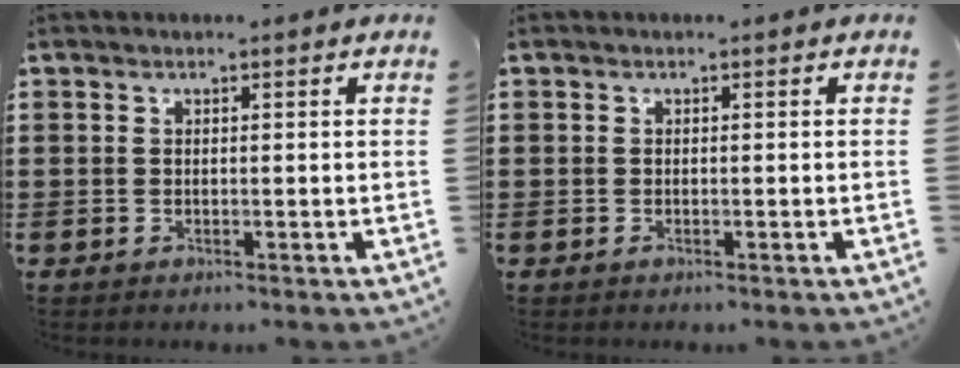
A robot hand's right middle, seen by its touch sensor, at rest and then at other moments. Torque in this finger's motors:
{"motor_torque": [1.34, 0.45, -0.12, -0.04]}